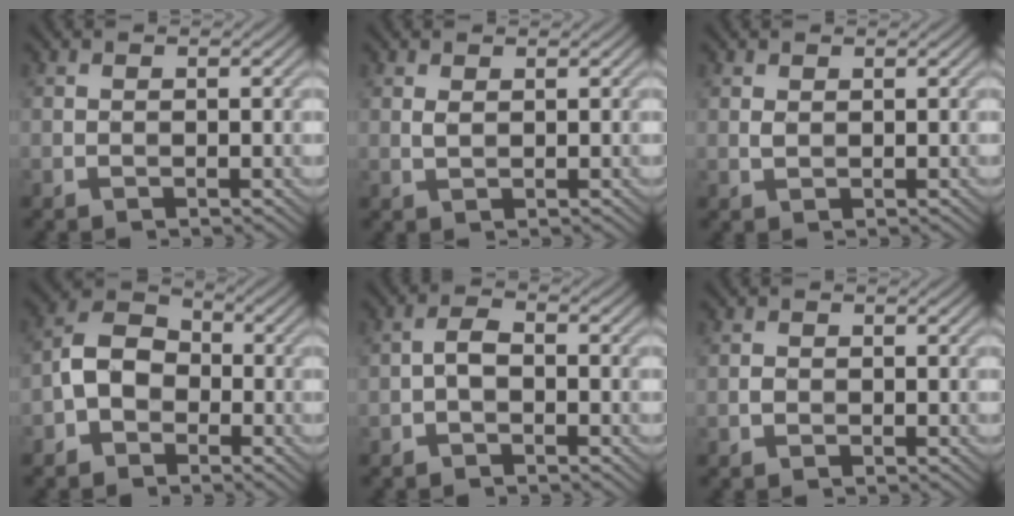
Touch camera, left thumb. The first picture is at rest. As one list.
[{"total": 1.3, "force": [0.6, 0.9, 0.8], "torque": [-0.020, 0.001, 0.013]}, {"total": 1.2, "force": [0.6, 0.9, 0.5], "torque": [-0.013, 0.001, 0.012]}, {"total": 5.9, "force": [-2.2, 4.4, 3.3], "torque": [-0.066, 0.008, -0.057]}, {"total": 2.3, "force": [-0.9, 1.2, 1.8], "torque": [-0.036, 0.007, -0.023]}, {"total": 0.8, "force": [-0.2, 0.7, 0.3], "torque": [-0.004, -0.003, -0.007]}]